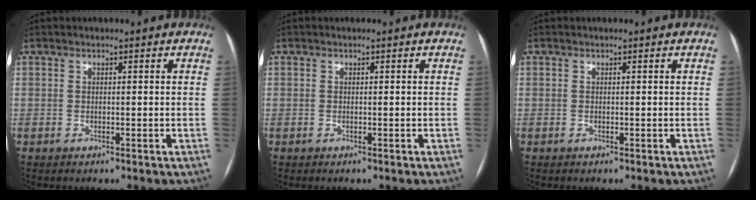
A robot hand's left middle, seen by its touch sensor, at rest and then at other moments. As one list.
[{"total": 0.0}, {"total": 0.0}]